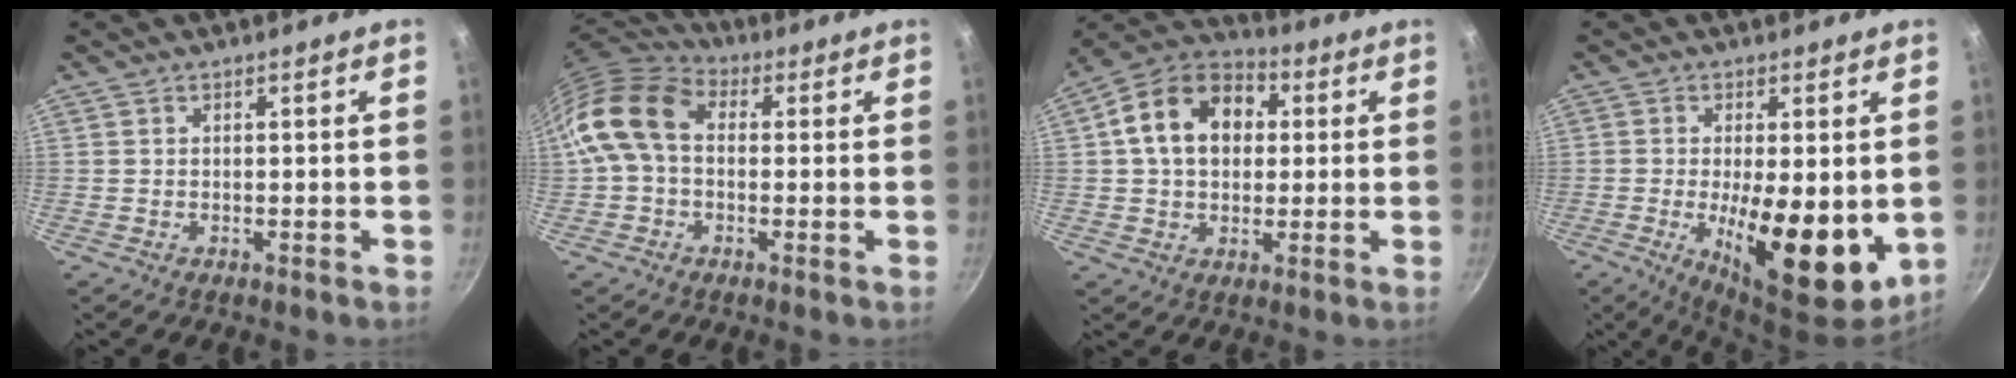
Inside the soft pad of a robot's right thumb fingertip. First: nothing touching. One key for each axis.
{"total": 13.0, "fx": 1.0, "fy": 9.2, "fz": 9.1, "tx": -0.157, "ty": 0.031, "tz": -0.002}
{"total": 15.5, "fx": 2.9, "fy": 11.5, "fz": 10.0, "tx": -0.140, "ty": 0.028, "tz": 0.030}
{"total": 14.4, "fx": -1.8, "fy": 5.2, "fz": 13.4, "tx": -0.192, "ty": -0.013, "tz": -0.020}